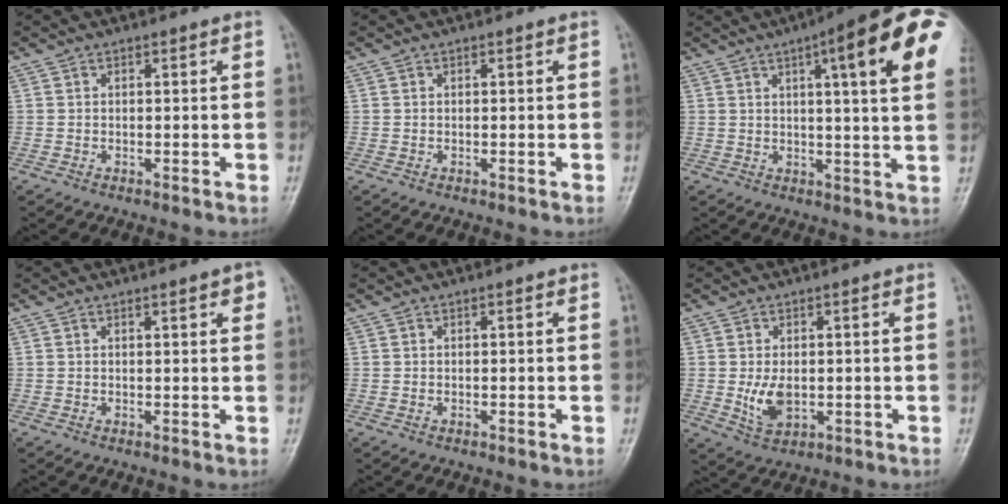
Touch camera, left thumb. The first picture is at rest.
{"total": 0.0}
{"total": 18.7, "force": [7.0, 3.5, 16.9], "torque": [-0.210, -0.004, 0.082]}
{"total": 2.3, "force": [1.4, 0.5, 1.8], "torque": [-0.018, -0.005, 0.016]}
{"total": 0.0}
{"total": 5.1, "force": [-0.3, 3.4, 3.9], "torque": [-0.065, -0.011, 0.003]}